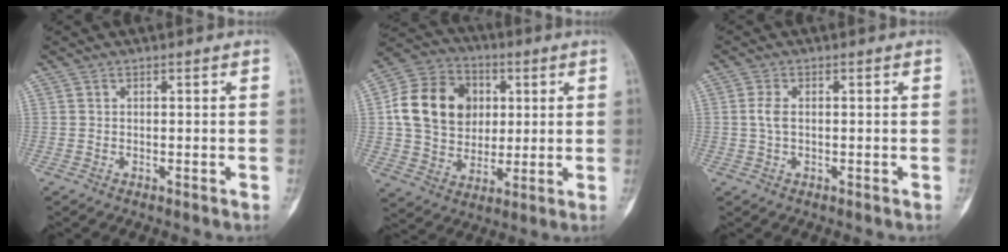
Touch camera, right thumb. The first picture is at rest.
{"total": 17.6, "force": [2.7, 15.0, 8.9], "torque": [-0.138, 0.014, 0.052]}
{"total": 2.4, "force": [0.0, 1.4, 2.0], "torque": [-0.047, 0.005, -0.002]}